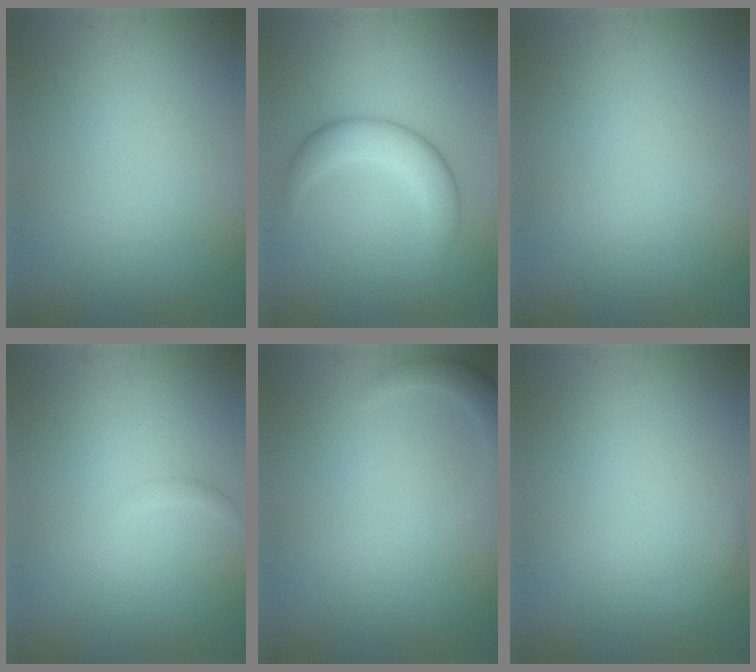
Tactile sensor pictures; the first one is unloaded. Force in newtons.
{"total": 3.8, "press": 3.8, "slide": 0.1}
{"total": 0.0}
{"total": 0.6, "press": 0.6, "slide": 0.1}
{"total": 1.8, "press": 1.8, "slide": 0.3}
{"total": 0.6, "press": 0.6, "slide": 0.1}